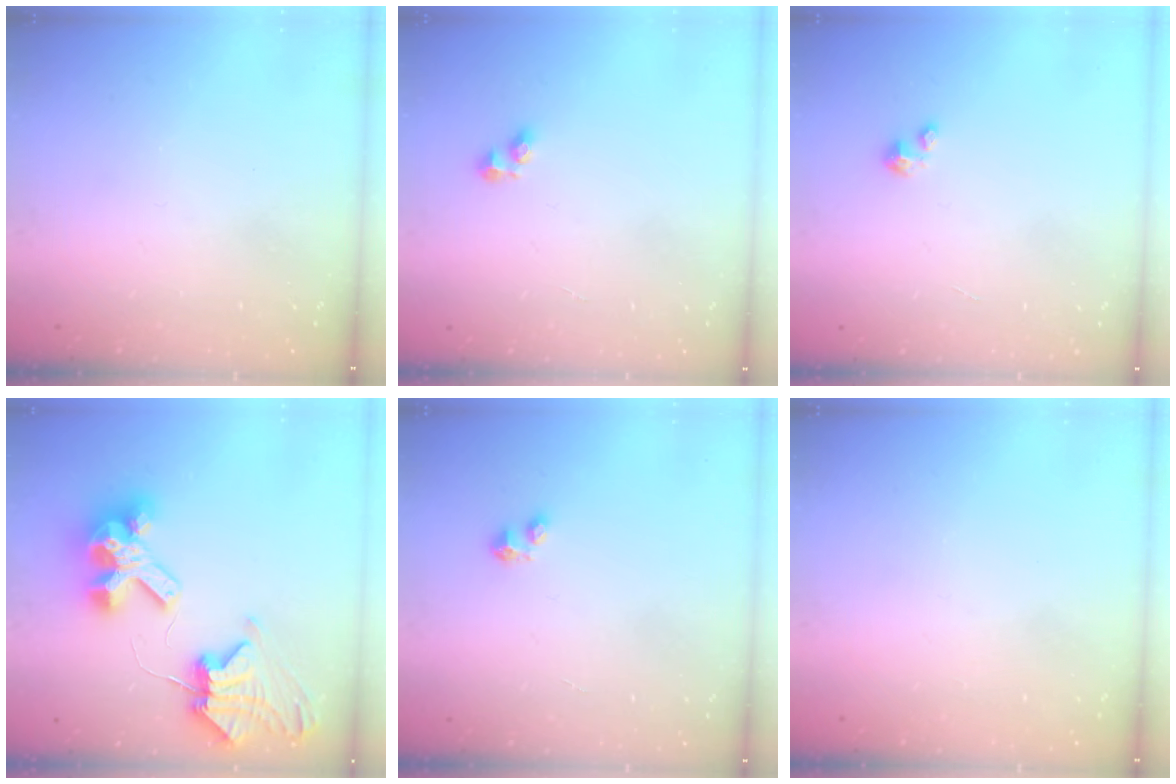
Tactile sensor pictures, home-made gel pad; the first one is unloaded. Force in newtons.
{"total": 2.5, "press": 2.5, "slide": 0.2}
{"total": 0.6, "press": 0.6, "slide": 0.3}
{"total": 11.3, "press": 11.2, "slide": 1.5}
{"total": 2.8, "press": 2.8, "slide": 0.4}
{"total": 0.0}